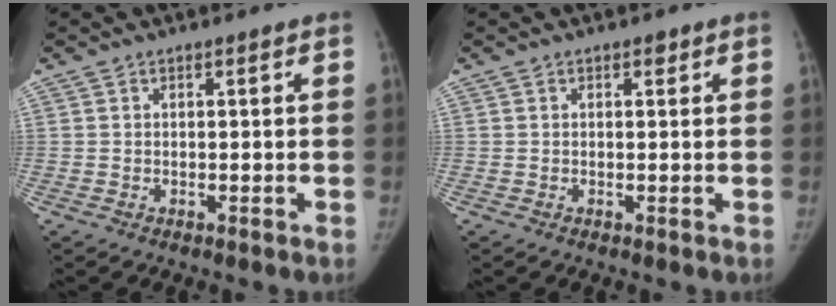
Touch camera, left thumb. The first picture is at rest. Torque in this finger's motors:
{"motor_torque": [0.08, -0.04, 0.51, -0.34, 0.07]}